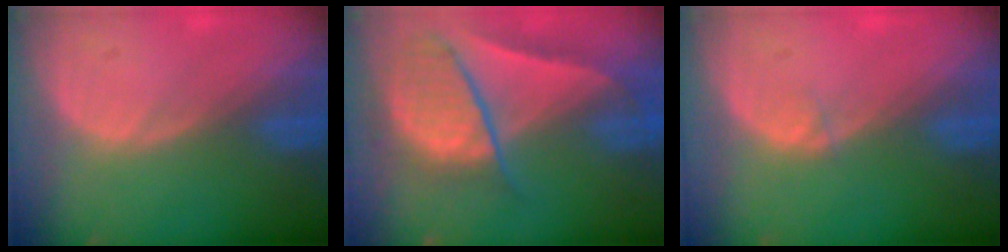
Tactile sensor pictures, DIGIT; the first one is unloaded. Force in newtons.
{"total": 9.5, "press": 8.2, "slide": 4.8}
{"total": 0.5, "press": 0.5, "slide": 0.1}